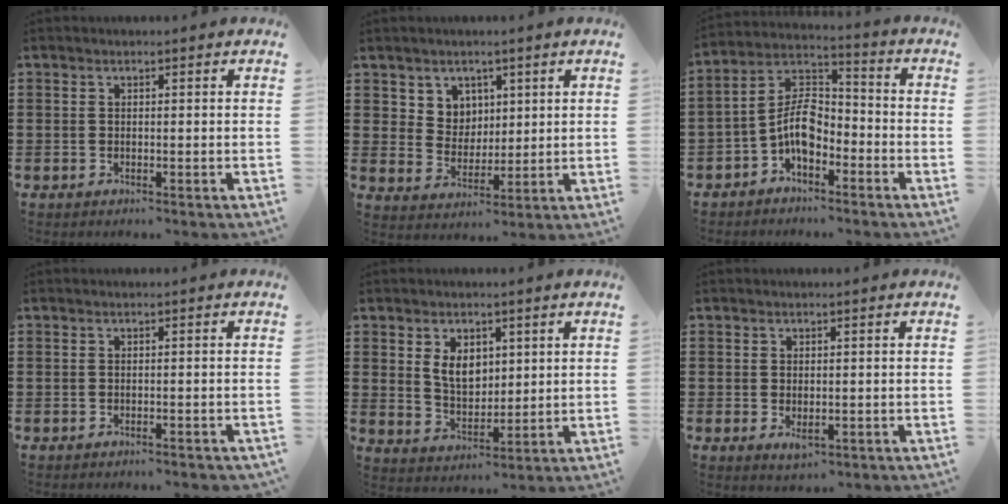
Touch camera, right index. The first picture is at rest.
{"total": 5.2, "force": [3.0, 4.2, 0.3], "torque": [-0.024, -0.001, 0.055]}
{"total": 8.0, "force": [-3.2, 4.4, 5.8], "torque": [-0.140, 0.001, -0.069]}
{"total": 0.6, "force": [-0.5, 0.1, 0.2], "torque": [-0.005, -0.001, -0.011]}
{"total": 5.7, "force": [2.0, 3.9, 3.6], "torque": [-0.068, 0.005, 0.032]}
{"total": 1.3, "force": [-0.2, 0.8, 1.0], "torque": [-0.020, 0.000, -0.003]}